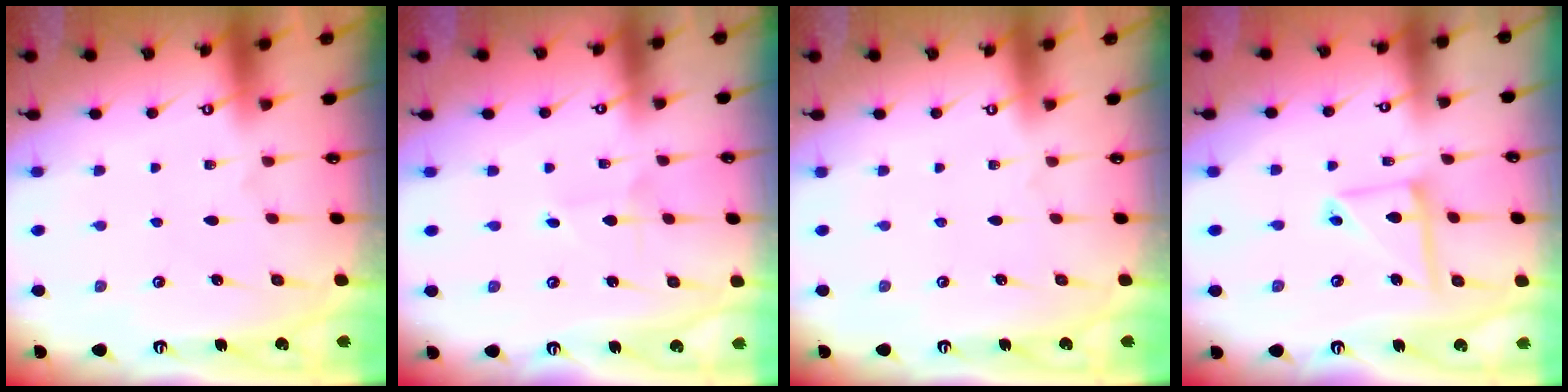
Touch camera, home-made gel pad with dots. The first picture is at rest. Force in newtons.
{"total": 1.1, "press": 1.1, "slide": 0.1}
{"total": 0.0}
{"total": 10.1, "press": 10.1, "slide": 1.0}